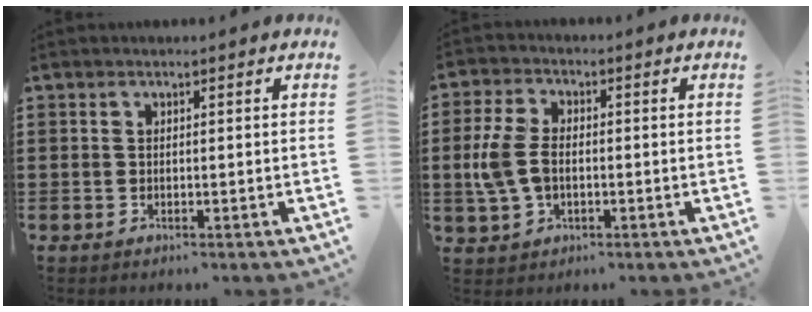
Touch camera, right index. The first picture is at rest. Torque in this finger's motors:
{"motor_torque": [1.59, -0.13, 0.86, 0.12]}